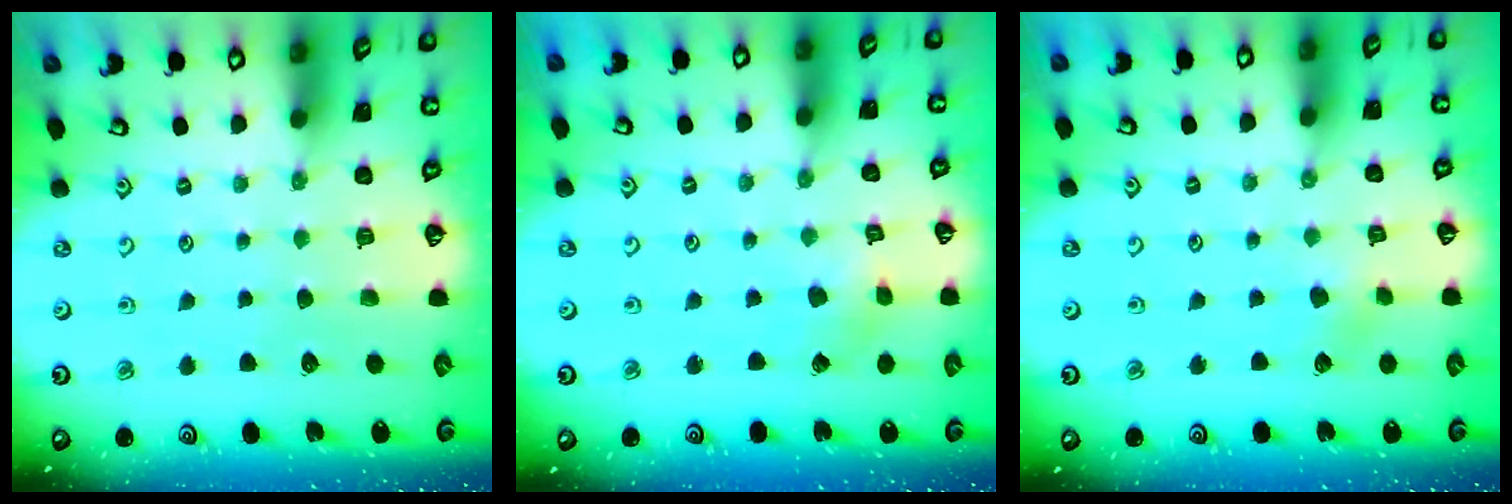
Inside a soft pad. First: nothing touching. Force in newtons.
{"total": 2.4, "press": 2.4, "slide": 0.2}
{"total": 2.5, "press": 2.5, "slide": 0.3}